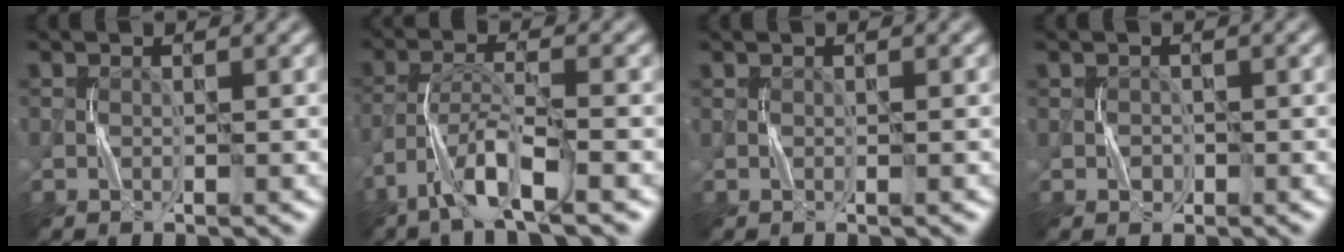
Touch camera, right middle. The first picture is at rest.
{"total": 5.9, "force": [-4.0, 1.2, 4.2], "torque": [-0.079, 0.000, -0.077]}
{"total": 0.0}
{"total": 0.8, "force": [-0.2, 0.7, -0.2], "torque": [0.007, 0.000, -0.002]}